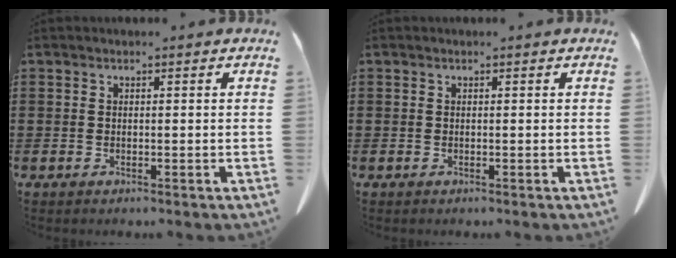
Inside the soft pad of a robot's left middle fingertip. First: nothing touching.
{"total": 0.0}